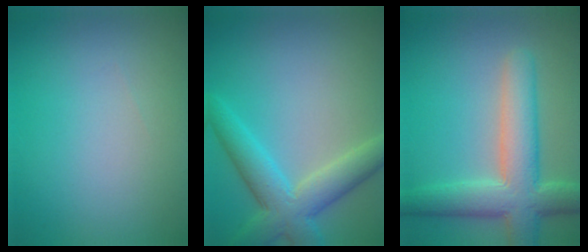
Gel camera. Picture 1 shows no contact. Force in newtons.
{"total": 5.8, "press": 5.8, "slide": 0.2}
{"total": 7.3, "press": 7.2, "slide": 0.8}